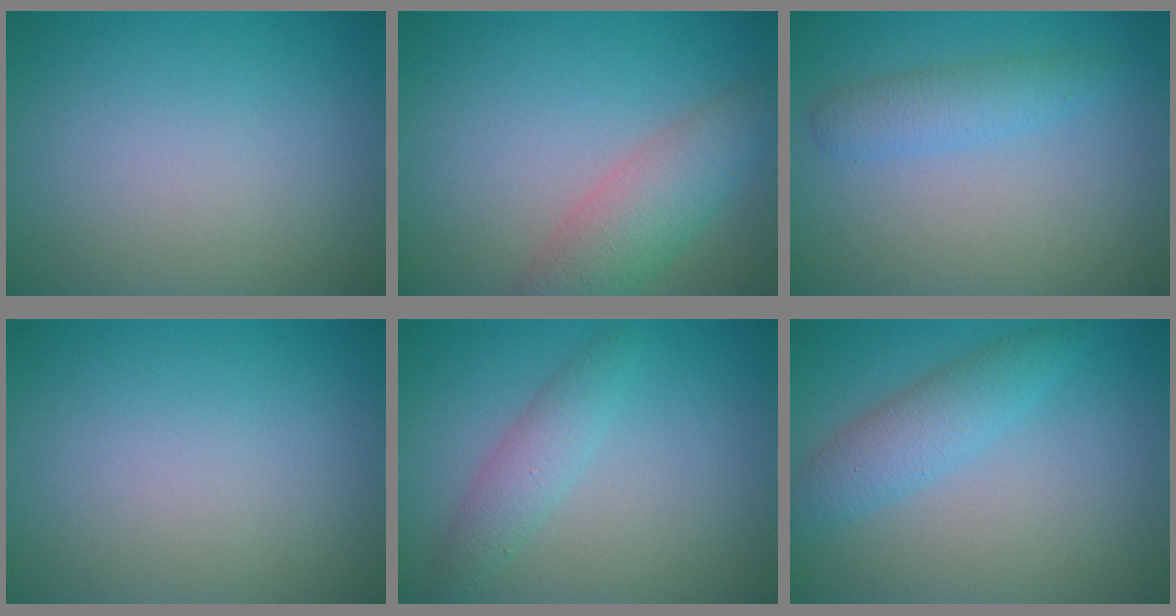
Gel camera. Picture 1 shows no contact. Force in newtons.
{"total": 4.6, "press": 4.6, "slide": 0.1}
{"total": 2.4, "press": 2.4, "slide": 0.1}
{"total": 0.0}
{"total": 2.4, "press": 2.4, "slide": 0.1}
{"total": 3.2, "press": 3.2, "slide": 0.0}